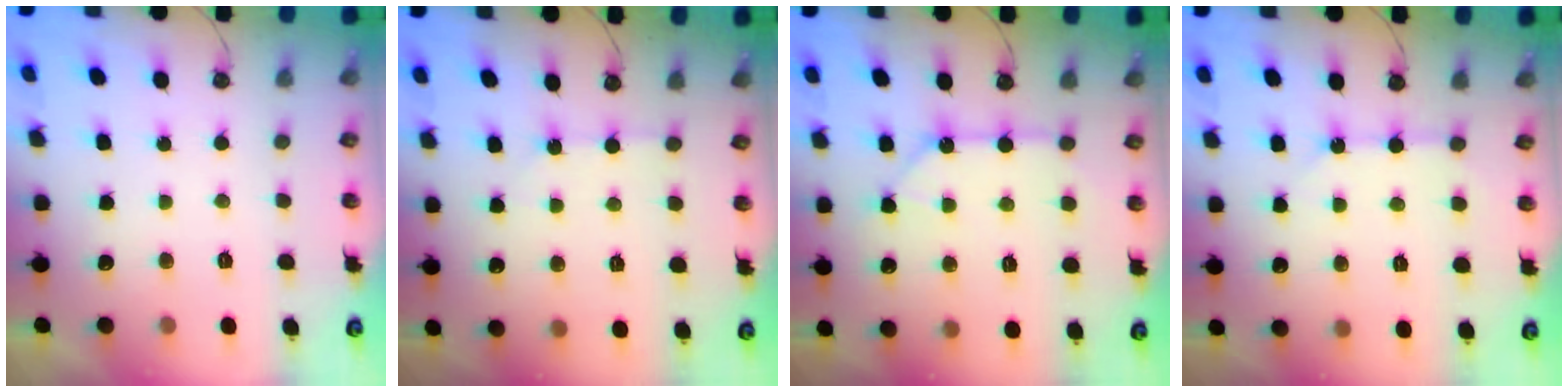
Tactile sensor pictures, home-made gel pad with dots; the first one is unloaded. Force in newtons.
{"total": 2.1, "press": 2.1, "slide": 0.4}
{"total": 10.7, "press": 10.6, "slide": 1.3}
{"total": 5.6, "press": 5.5, "slide": 0.5}